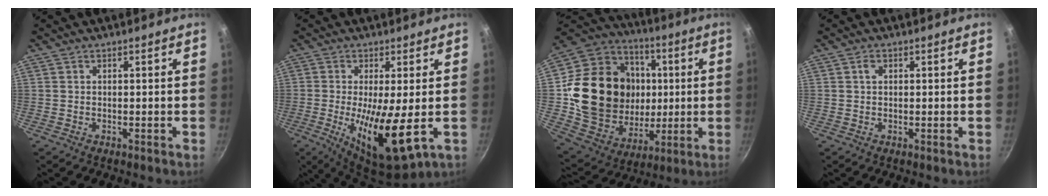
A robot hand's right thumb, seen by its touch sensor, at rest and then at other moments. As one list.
[{"total": 13.0, "force": [-2.0, 3.2, 12.4], "torque": [-0.222, -0.019, -0.029]}, {"total": 26.9, "force": [2.5, 21.8, 15.6], "torque": [-0.266, 0.015, 0.062]}, {"total": 1.2, "force": [0.4, 0.9, 0.8], "torque": [-0.011, 0.004, 0.004]}]